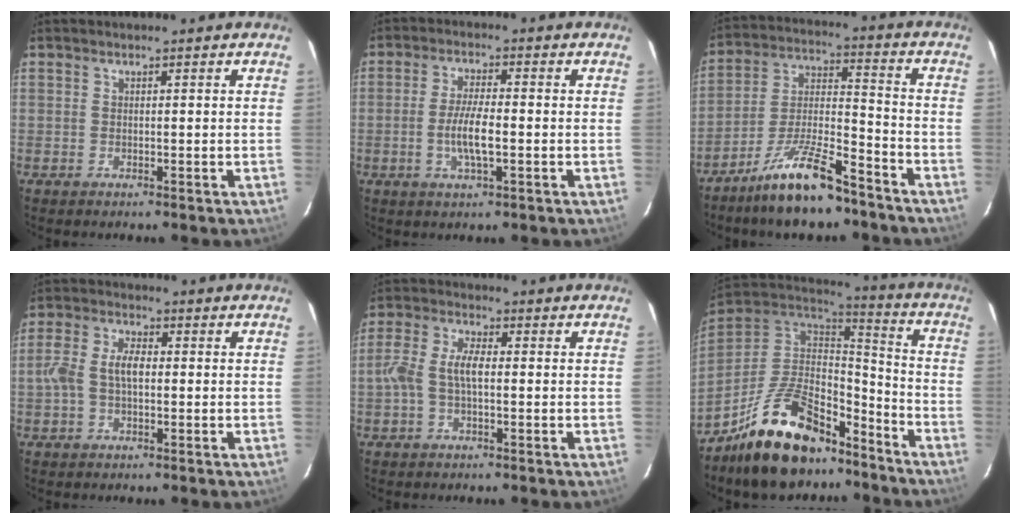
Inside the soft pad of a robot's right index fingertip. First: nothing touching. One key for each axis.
{"total": 6.3, "fx": -1.5, "fy": 1.3, "fz": 6.0, "tx": -0.118, "ty": -0.004, "tz": -0.028}
{"total": 14.1, "fx": -10.7, "fy": 3.0, "fz": 8.7, "tx": -0.170, "ty": 0.007, "tz": -0.189}
{"total": 6.2, "fx": -0.3, "fy": 3.4, "fz": 5.2, "tx": -0.108, "ty": 0.013, "tz": -0.008}
{"total": 6.2, "fx": -0.5, "fy": 2.6, "fz": 5.6, "tx": -0.120, "ty": 0.014, "tz": -0.014}
{"total": 22.4, "fx": -15.5, "fy": 9.9, "fz": 12.8, "tx": -0.252, "ty": 0.015, "tz": -0.245}